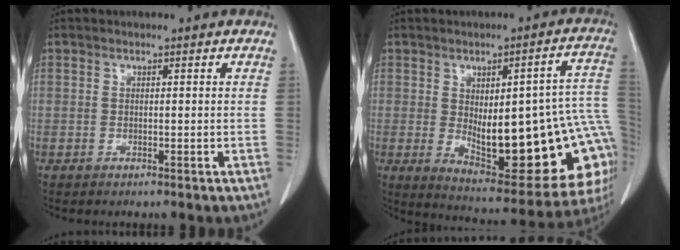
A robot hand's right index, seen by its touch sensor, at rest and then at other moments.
{"total": 24.6, "force": [-2.6, 7.9, 23.2], "torque": [-0.229, 0.018, -0.003]}